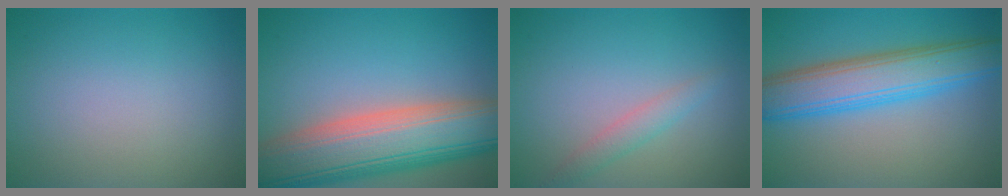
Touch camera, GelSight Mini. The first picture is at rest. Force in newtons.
{"total": 12.4, "press": 12.4, "slide": 0.8}
{"total": 1.7, "press": 1.7, "slide": 0.0}
{"total": 7.4, "press": 7.4, "slide": 0.2}